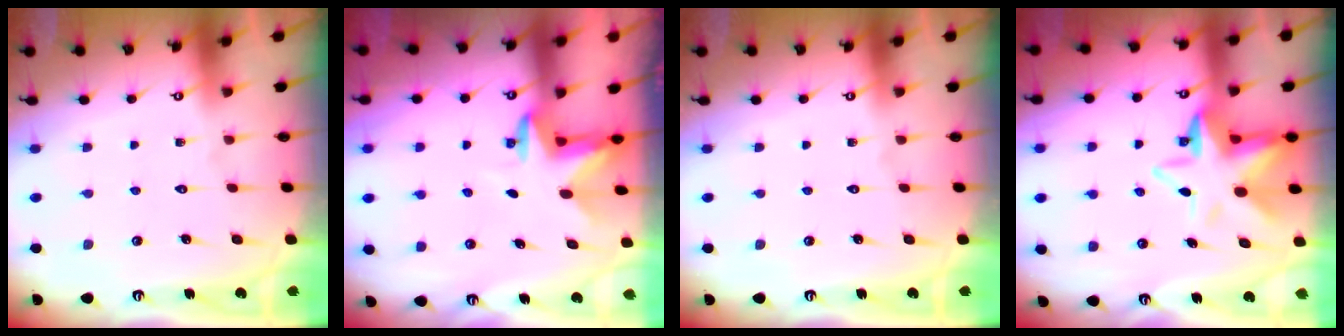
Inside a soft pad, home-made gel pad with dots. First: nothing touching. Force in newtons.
{"total": 3.1, "press": 3.0, "slide": 0.8}
{"total": 0.0}
{"total": 9.6, "press": 9.5, "slide": 1.5}